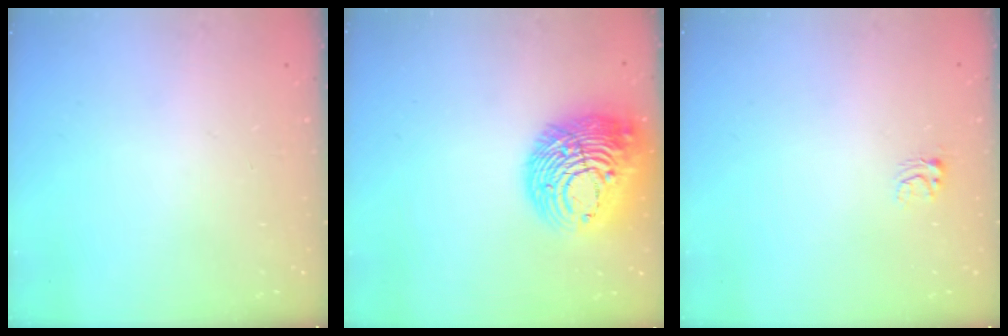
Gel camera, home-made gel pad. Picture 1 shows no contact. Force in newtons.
{"total": 19.4, "press": 19.3, "slide": 2.1}
{"total": 3.5, "press": 3.5, "slide": 0.3}